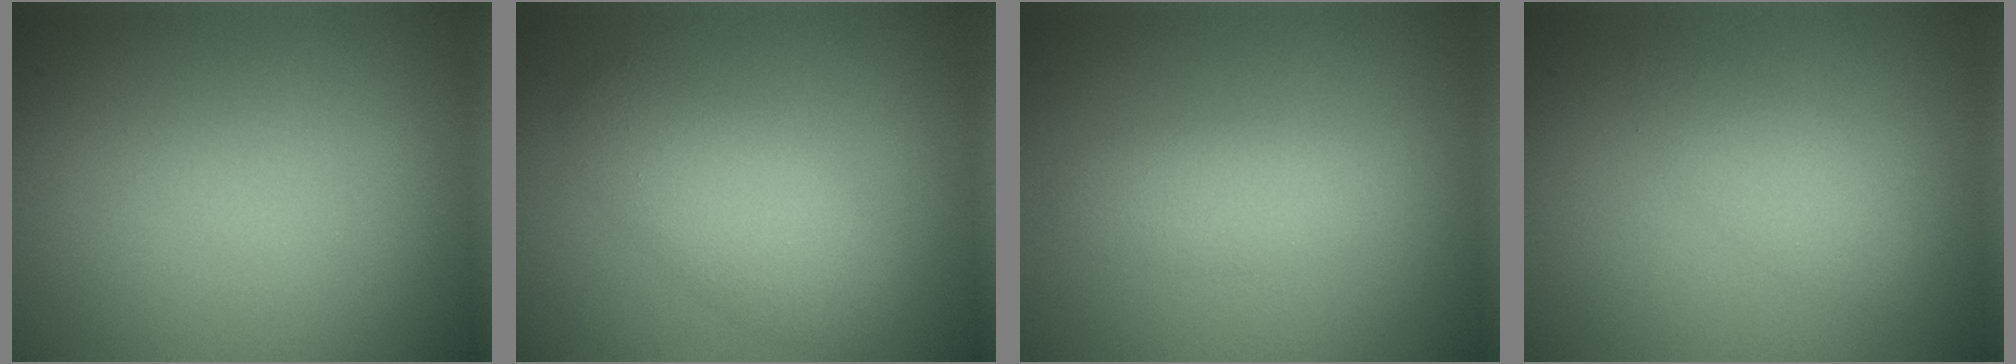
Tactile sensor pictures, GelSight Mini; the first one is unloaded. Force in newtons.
{"total": 3.9, "press": 3.9, "slide": 0.2}
{"total": 2.4, "press": 2.4, "slide": 0.2}
{"total": 2.2, "press": 2.2, "slide": 0.1}